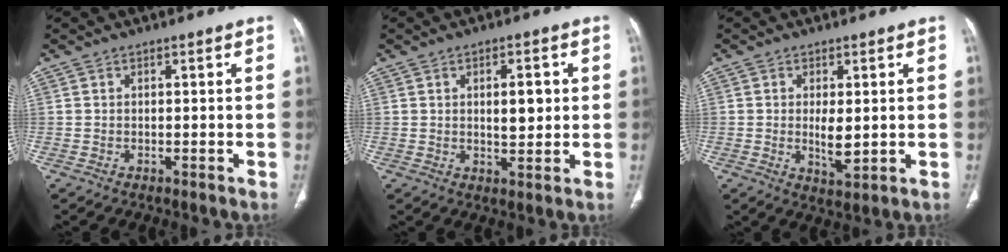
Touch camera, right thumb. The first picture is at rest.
{"total": 5.6, "force": [1.1, 2.4, 5.0], "torque": [-0.065, -0.007, 0.020]}
{"total": 4.9, "force": [0.1, 2.1, 4.4], "torque": [-0.071, -0.013, 0.008]}